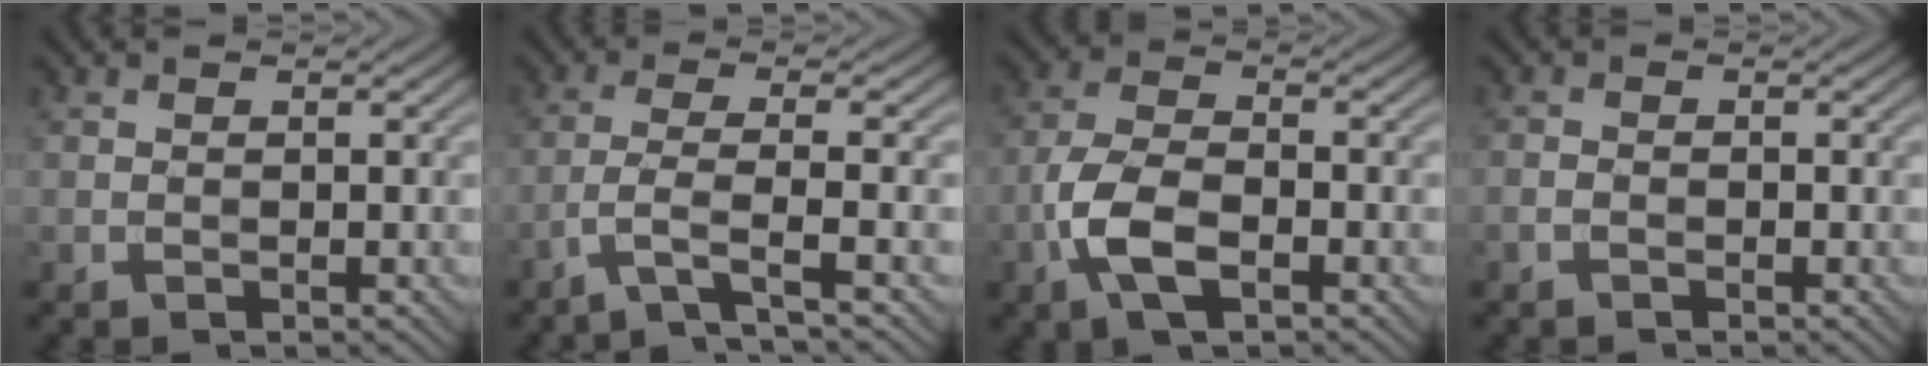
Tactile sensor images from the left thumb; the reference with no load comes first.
{"total": 4.1, "force": [-2.3, 0.4, 3.4], "torque": [-0.061, 0.007, -0.072]}
{"total": 7.1, "force": [-3.0, 3.2, 5.6], "torque": [-0.127, -0.001, -0.070]}
{"total": 0.9, "force": [-0.6, 0.5, 0.6], "torque": [-0.012, 0.001, -0.014]}